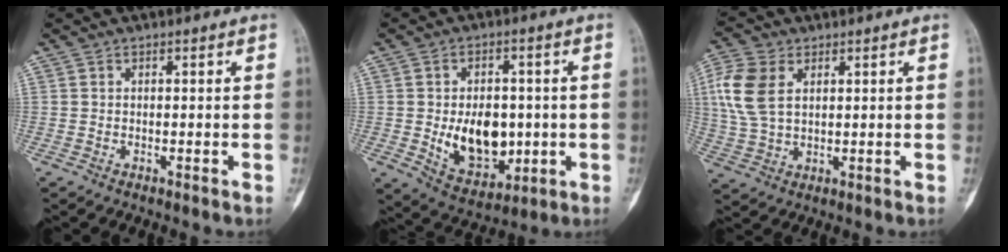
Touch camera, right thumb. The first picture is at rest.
{"total": 12.7, "force": [-1.1, 8.4, 9.5], "torque": [-0.105, -0.008, 0.002]}
{"total": 9.9, "force": [2.8, 6.3, 7.1], "torque": [-0.156, 0.005, 0.057]}